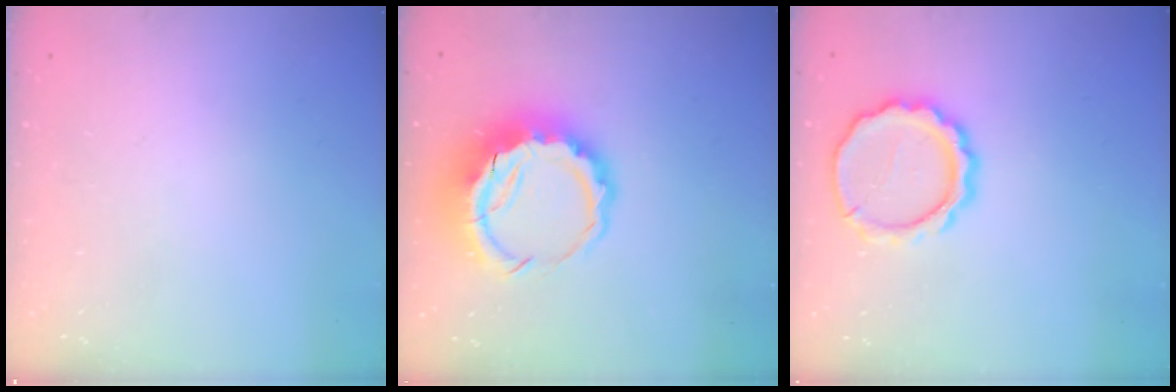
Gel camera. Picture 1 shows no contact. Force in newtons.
{"total": 10.7, "press": 10.4, "slide": 2.6}
{"total": 12.2, "press": 12.1, "slide": 1.8}